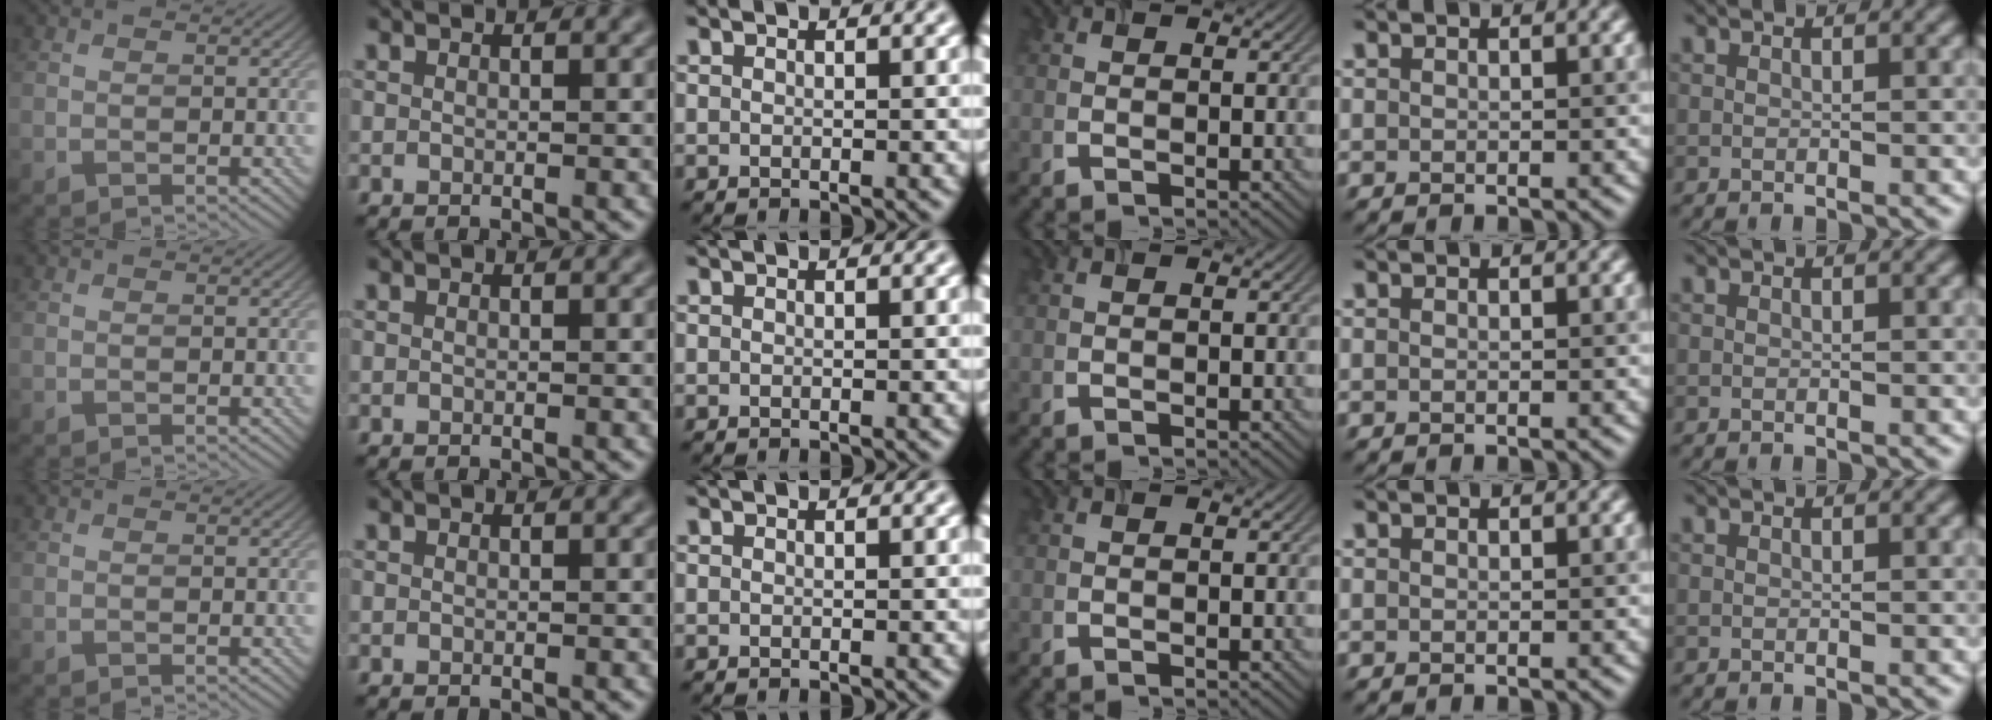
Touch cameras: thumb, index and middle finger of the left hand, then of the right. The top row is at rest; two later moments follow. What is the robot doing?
{"motion": "insert", "object": "airpods case & airpods"}